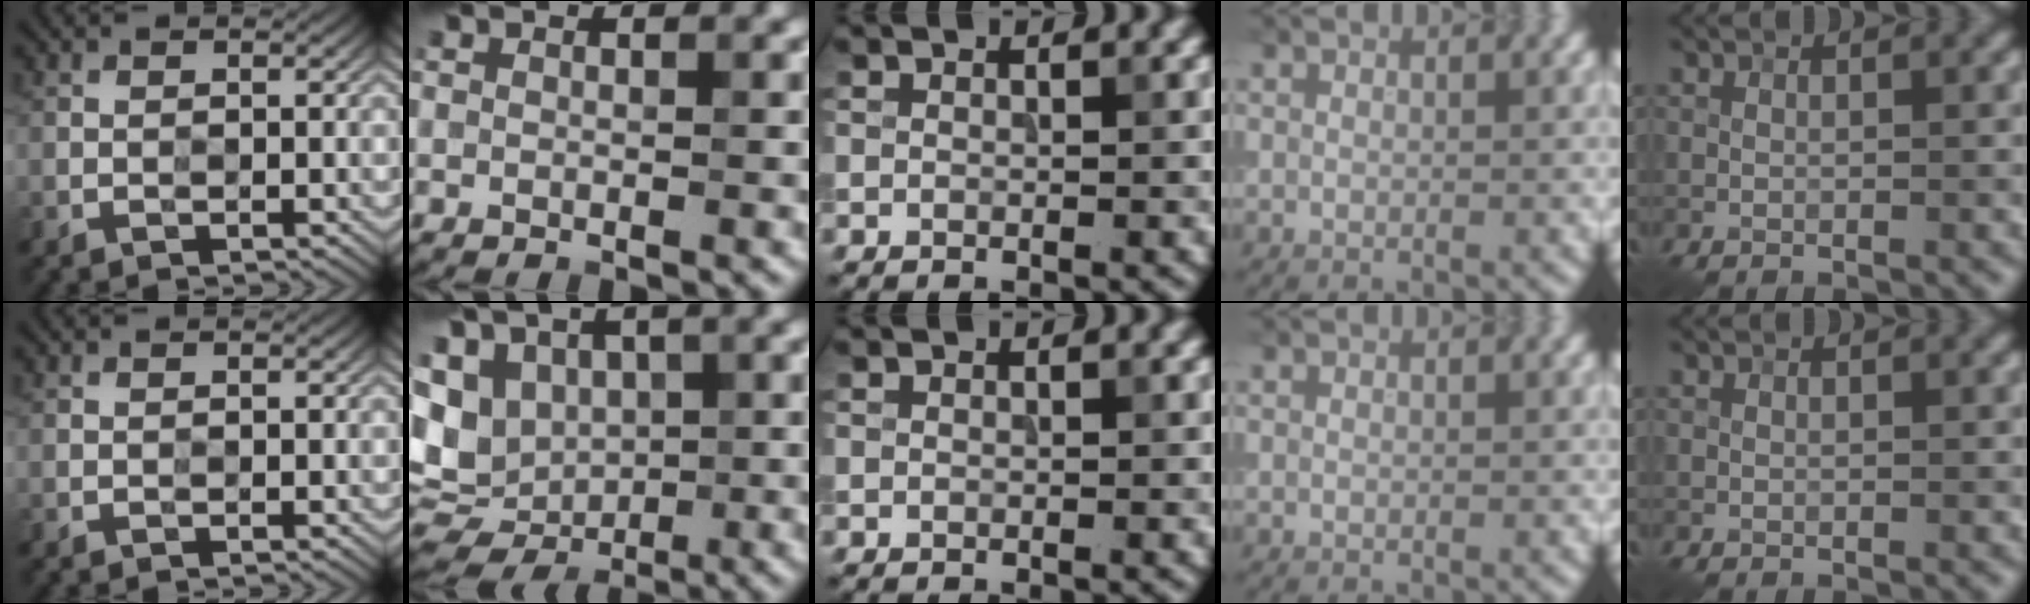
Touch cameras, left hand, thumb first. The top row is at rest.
{"index": {"total": 9.5, "force": [0.7, 7.4, 5.9], "torque": [-0.112, -0.002, 0.025]}}